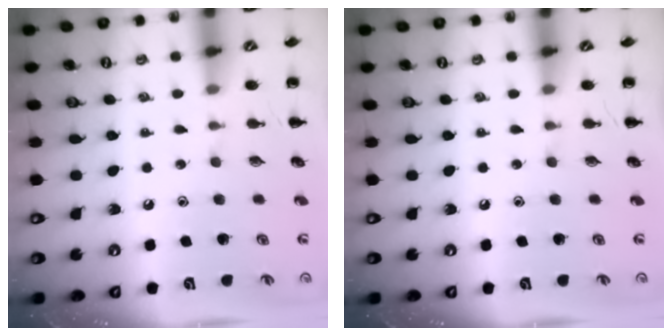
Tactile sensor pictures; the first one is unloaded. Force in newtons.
{"total": 0.0}